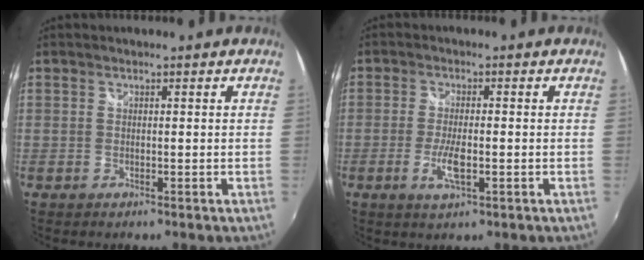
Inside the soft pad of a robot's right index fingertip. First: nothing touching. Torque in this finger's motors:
{"motor_torque": [0.17, 0.05, 0.14, 0.05]}